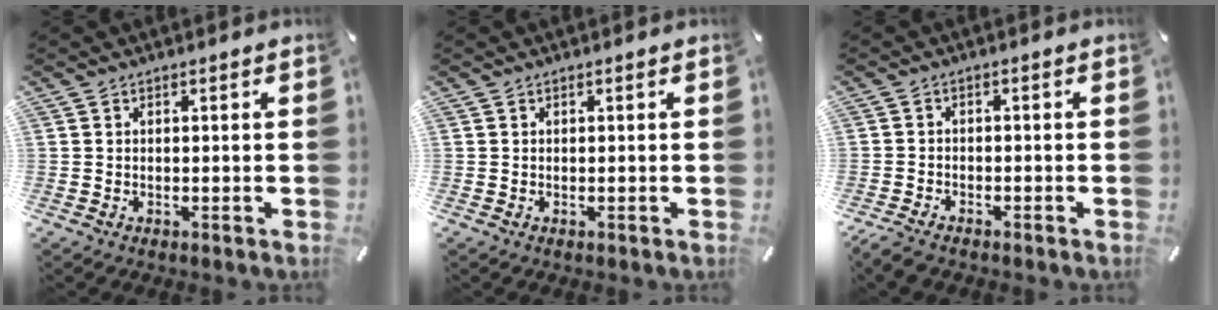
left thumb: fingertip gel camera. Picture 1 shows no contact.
{"total": 0.0}
{"total": 2.7, "force": [-2.4, 0.8, 0.8], "torque": [-0.025, 0.007, -0.050]}